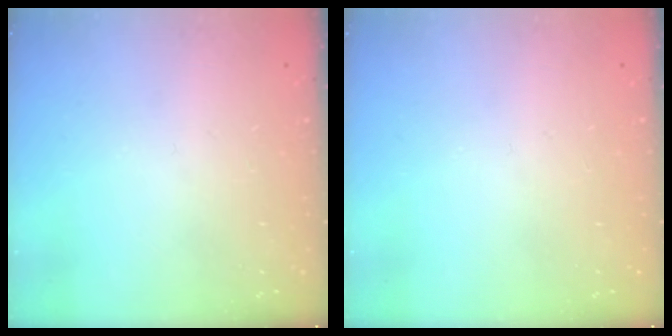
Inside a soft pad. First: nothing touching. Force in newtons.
{"total": 0.0}